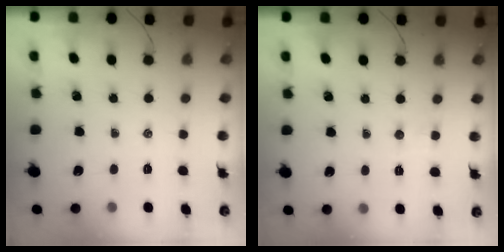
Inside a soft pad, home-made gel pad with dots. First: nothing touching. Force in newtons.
{"total": 3.4, "press": 3.2, "slide": 0.9}